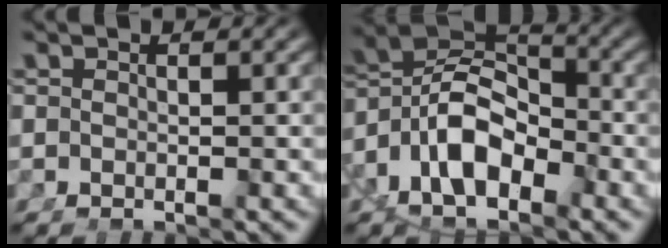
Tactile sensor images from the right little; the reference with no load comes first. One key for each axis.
{"total": 12.9, "fx": -1.5, "fy": 10.3, "fz": 7.6, "tx": -0.154, "ty": -0.024, "tz": -0.030}